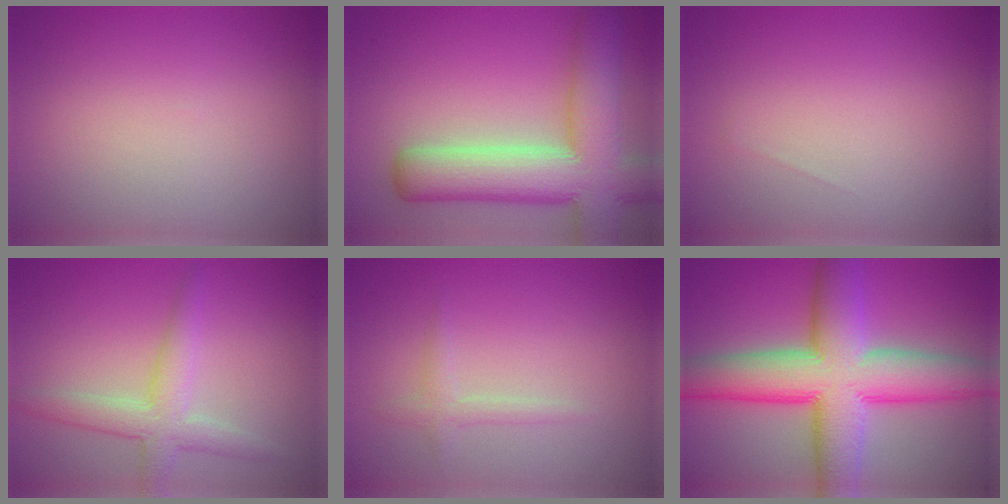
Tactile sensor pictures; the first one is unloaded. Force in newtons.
{"total": 10.1, "press": 10.0, "slide": 0.8}
{"total": 0.0}
{"total": 3.6, "press": 3.6, "slide": 0.2}
{"total": 1.3, "press": 1.3, "slide": 0.0}
{"total": 11.8, "press": 11.8, "slide": 0.3}